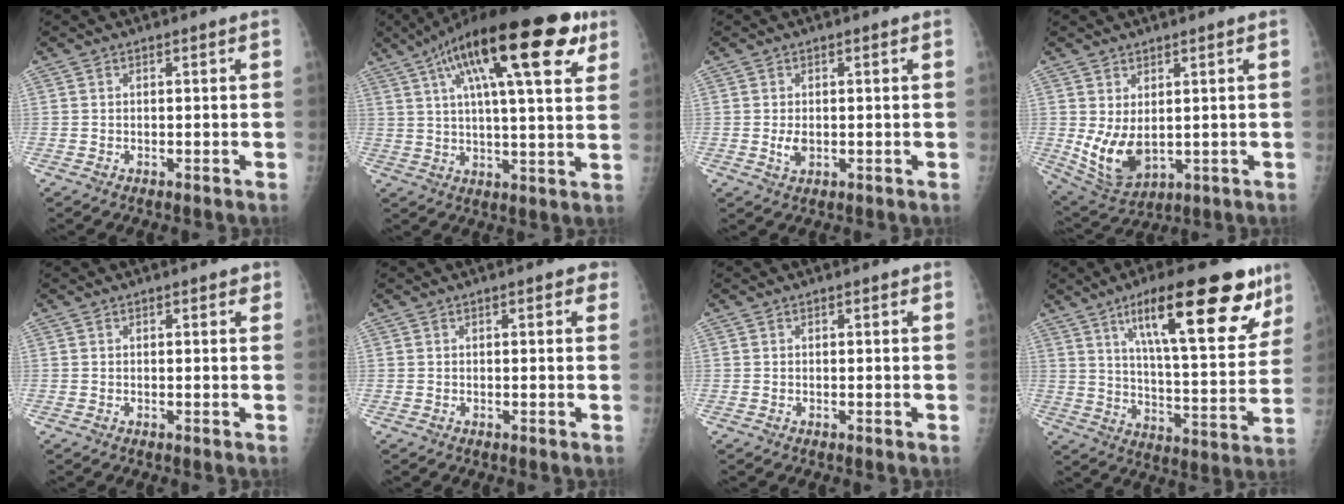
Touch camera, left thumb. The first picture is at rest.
{"total": 24.9, "force": [11.8, 7.0, 20.8], "torque": [-0.316, 0.010, 0.178]}
{"total": 2.3, "force": [-0.2, 1.5, 1.8], "torque": [-0.032, -0.005, 0.001]}
{"total": 8.7, "force": [0.5, 5.3, 6.9], "torque": [-0.117, -0.021, 0.032]}
{"total": 1.4, "force": [0.9, 0.7, 0.8], "torque": [0.003, -0.002, 0.007]}
{"total": 2.8, "force": [1.4, 1.2, 2.0], "torque": [-0.013, 0.000, 0.012]}
{"total": 0.6, "force": [0.4, 0.3, 0.4], "torque": [-0.001, -0.001, 0.003]}
{"total": 24.5, "force": [13.5, 7.3, 19.0], "torque": [-0.248, -0.042, 0.212]}